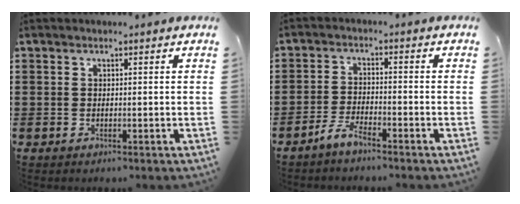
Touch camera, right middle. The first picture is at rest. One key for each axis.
{"total": 3.6, "fx": -3.1, "fy": 0.6, "fz": 1.7, "tx": -0.043, "ty": 0.004, "tz": -0.066}